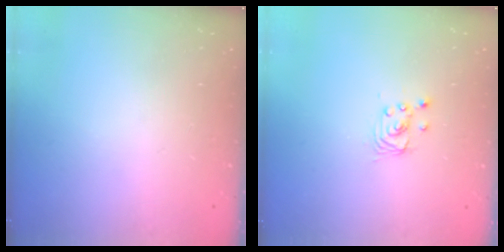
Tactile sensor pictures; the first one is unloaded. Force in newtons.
{"total": 2.4, "press": 2.4, "slide": 0.2}